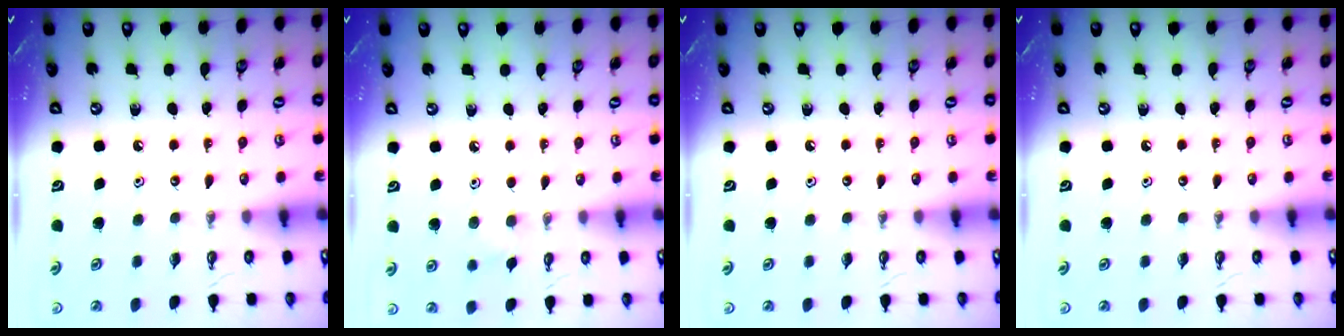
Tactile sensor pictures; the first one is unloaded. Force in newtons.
{"total": 4.8, "press": 4.8, "slide": 0.8}
{"total": 0.0}
{"total": 0.0}